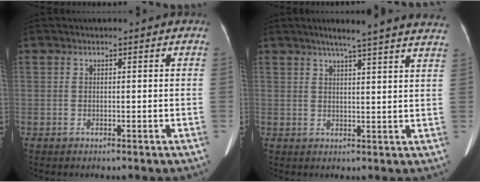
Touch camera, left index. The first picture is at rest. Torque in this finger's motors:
{"motor_torque": [0.88, -1.26, 0.01, 0.06]}